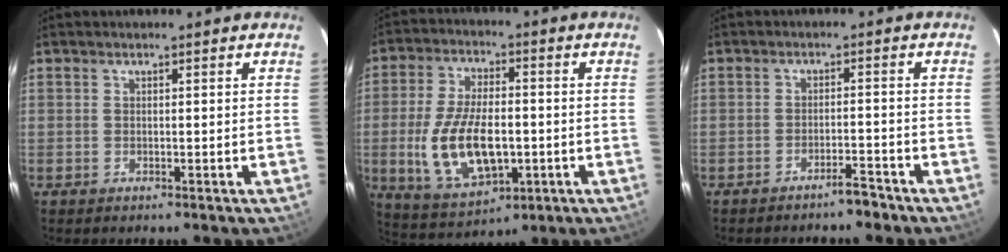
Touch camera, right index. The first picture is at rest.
{"total": 15.6, "force": [-2.7, 7.8, 13.2], "torque": [-0.271, -0.010, -0.032]}
{"total": 3.2, "force": [-2.9, 0.7, 1.3], "torque": [-0.030, 0.005, -0.039]}